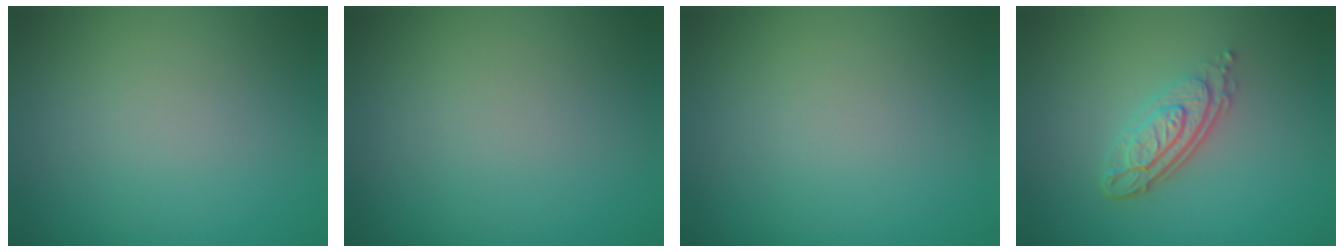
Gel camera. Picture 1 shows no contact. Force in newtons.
{"total": 0.0}
{"total": 0.0}
{"total": 4.1, "press": 2.9, "slide": 2.8}